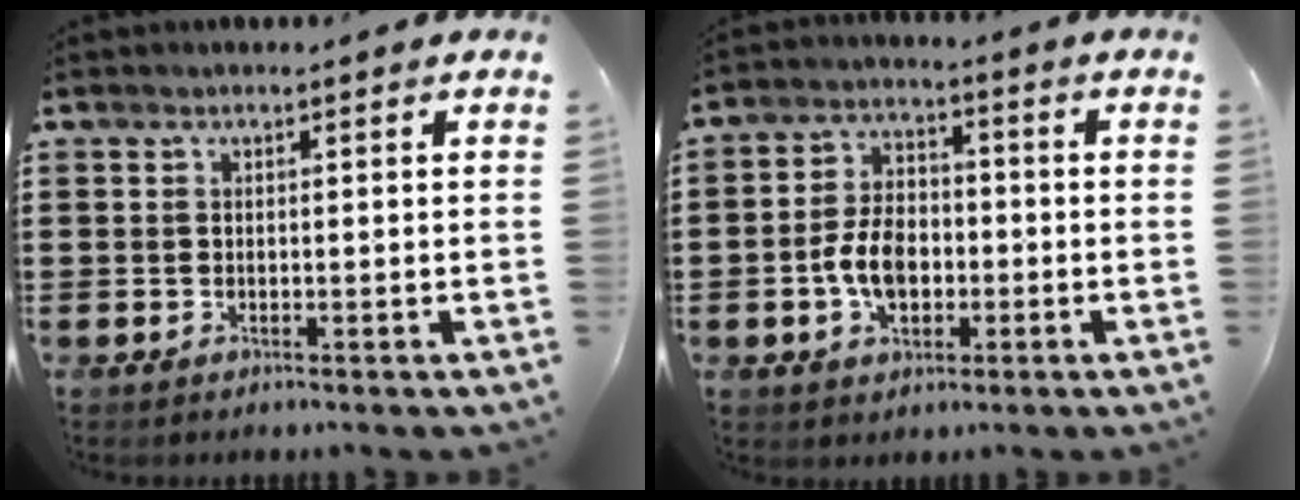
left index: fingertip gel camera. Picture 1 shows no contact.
{"total": 7.1, "force": [-1.8, 4.6, 5.2], "torque": [-0.121, 0.005, -0.040]}